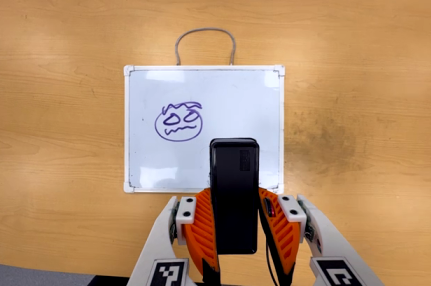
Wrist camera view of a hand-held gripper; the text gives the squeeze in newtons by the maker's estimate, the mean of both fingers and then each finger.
{"total": 4.5, "left": 3.4, "right": 5.6}